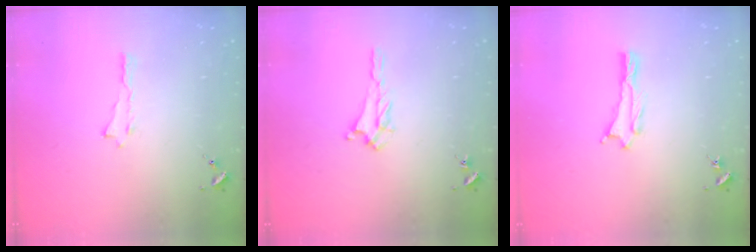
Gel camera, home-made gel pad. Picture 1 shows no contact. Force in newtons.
{"total": 2.0, "press": 2.0, "slide": 0.5}
{"total": 0.7, "press": 0.7, "slide": 0.1}